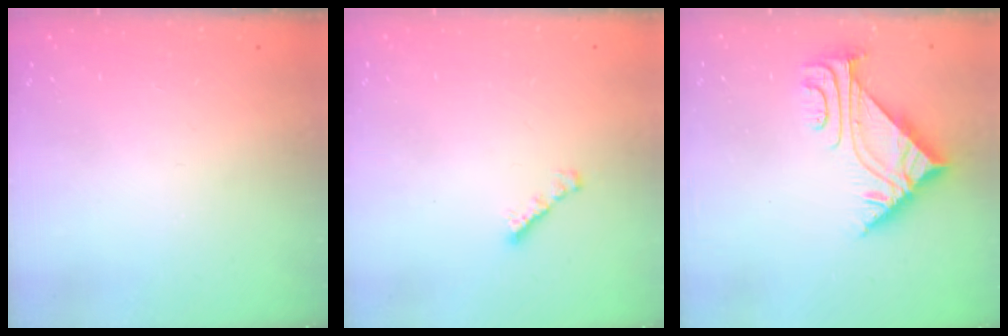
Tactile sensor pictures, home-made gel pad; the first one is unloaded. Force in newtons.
{"total": 1.9, "press": 1.9, "slide": 0.5}
{"total": 5.2, "press": 5.2, "slide": 0.8}